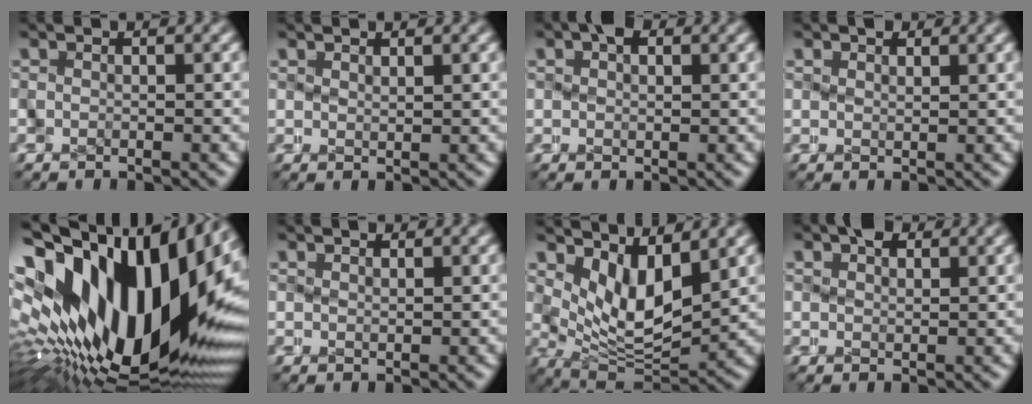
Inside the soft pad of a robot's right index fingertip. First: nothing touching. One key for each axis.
{"total": 1.1, "fx": 1.1, "fy": 0.2, "fz": 0.2, "tx": -0.004, "ty": -0.005, "tz": 0.021}
{"total": 1.6, "fx": 1.1, "fy": 0.8, "fz": 0.9, "tx": -0.010, "ty": 0.002, "tz": 0.014}
{"total": 1.3, "fx": 1.1, "fy": 0.5, "fz": 0.4, "tx": -0.005, "ty": -0.003, "tz": 0.020}
{"total": 22.4, "fx": 0.5, "fy": 12.0, "fz": 18.9, "tx": -0.260, "ty": 0.015, "tz": 0.012}
{"total": 1.0, "fx": 0.9, "fy": 0.3, "fz": 0.3, "tx": -0.004, "ty": -0.002, "tz": 0.017}
{"total": 6.8, "fx": 0.7, "fy": 3.6, "fz": 5.7, "tx": -0.071, "ty": -0.025, "tz": 0.030}
{"total": 2.0, "fx": 1.5, "fy": 1.0, "fz": 1.0, "tx": -0.009, "ty": 0.000, "tz": 0.023}